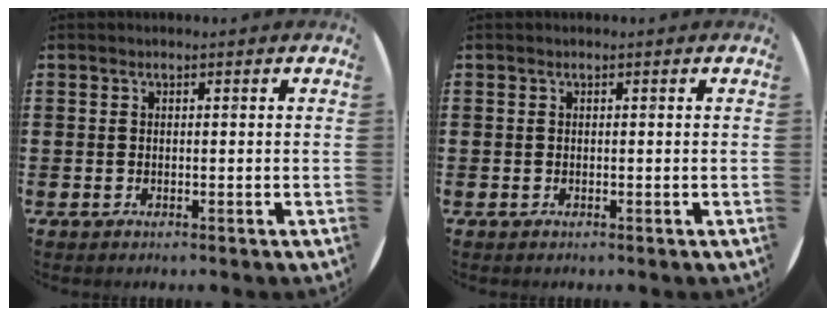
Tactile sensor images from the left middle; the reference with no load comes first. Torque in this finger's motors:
{"motor_torque": [-0.01, 0.01, 0.00, 0.00]}